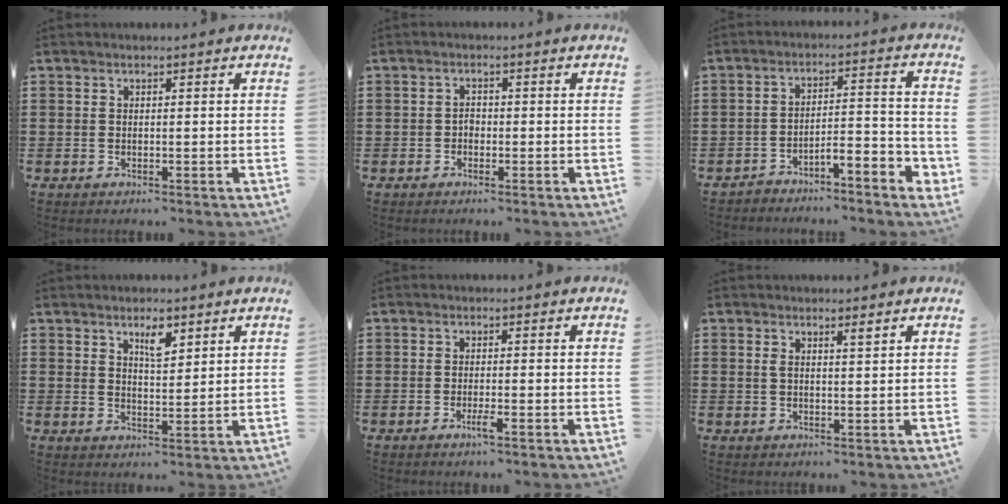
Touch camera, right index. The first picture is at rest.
{"total": 1.3, "force": [-0.6, 0.9, 0.7], "torque": [-0.017, 0.000, -0.012]}
{"total": 4.4, "force": [-4.3, 0.1, 1.1], "torque": [-0.023, -0.002, -0.089]}
{"total": 3.7, "force": [2.5, 1.3, 2.5], "torque": [-0.038, -0.001, 0.040]}
{"total": 1.9, "force": [-1.1, 0.1, 1.5], "torque": [-0.032, -0.004, -0.022]}
{"total": 1.6, "force": [0.9, 0.3, 1.3], "torque": [-0.018, -0.002, 0.012]}